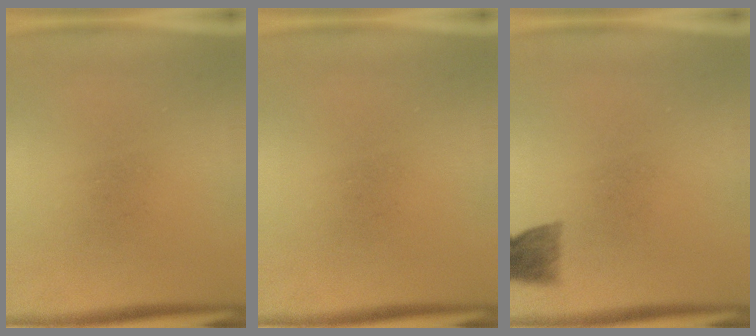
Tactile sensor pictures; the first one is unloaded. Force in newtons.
{"total": 0.0}
{"total": 3.1}